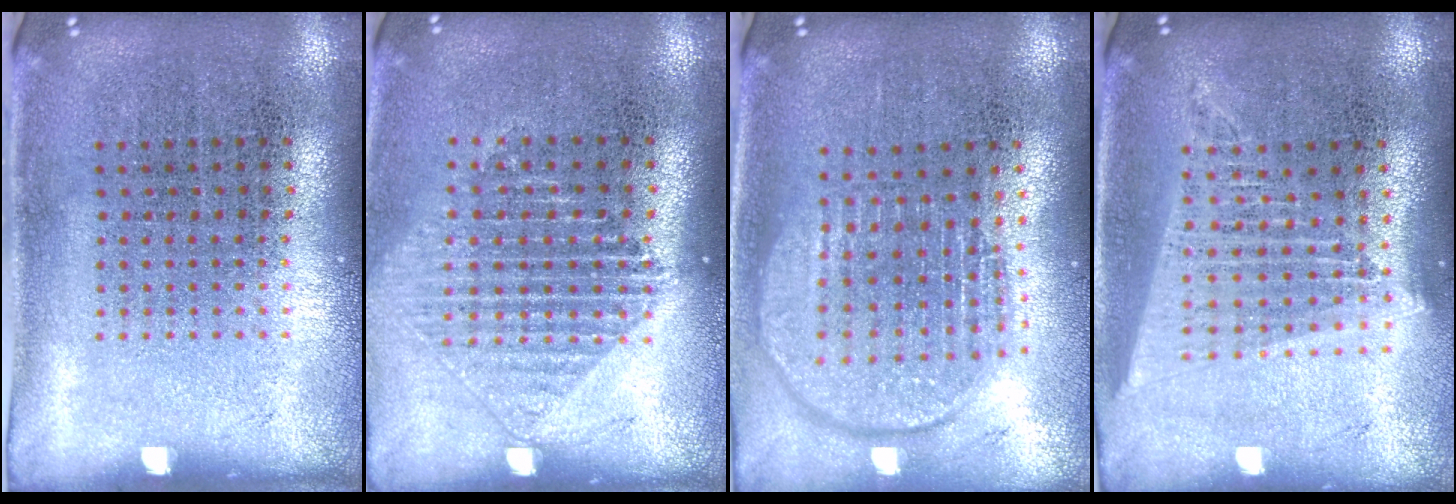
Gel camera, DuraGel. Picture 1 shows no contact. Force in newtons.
{"total": 1.3, "press": 1.3, "slide": 0.5}
{"total": 1.8, "press": 1.5, "slide": 1.0}
{"total": 1.7, "press": 1.6, "slide": 0.8}